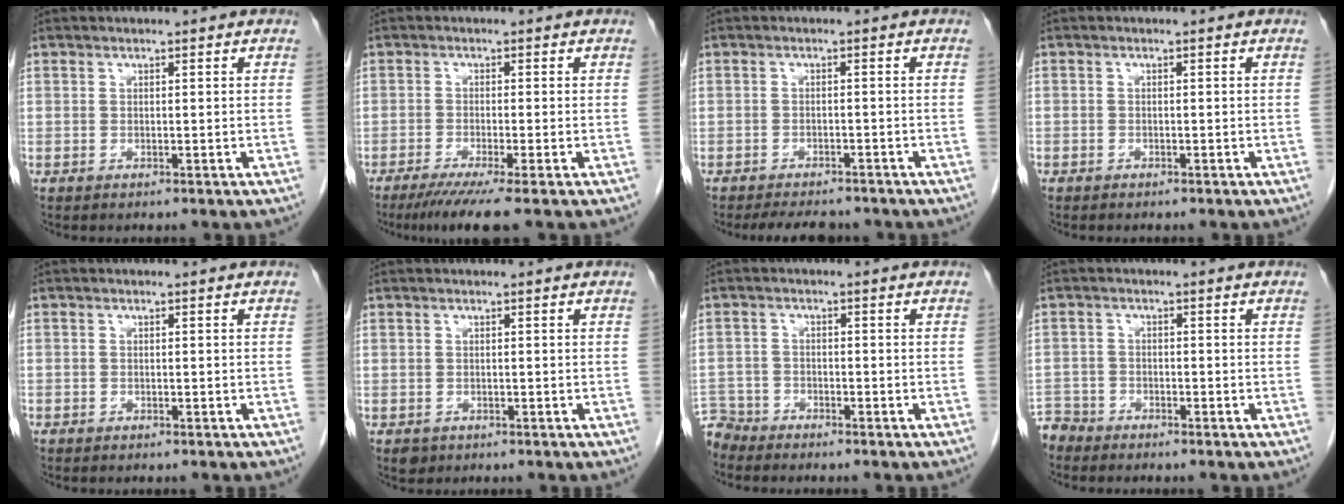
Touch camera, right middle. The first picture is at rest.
{"total": 6.0, "force": [-4.3, -0.6, 4.2], "torque": [-0.064, -0.017, -0.073]}
{"total": 6.0, "force": [-5.3, 1.9, 1.9], "torque": [-0.027, -0.006, -0.073]}
{"total": 0.6, "force": [-0.5, 0.4, 0.1], "torque": [-0.003, 0.002, -0.008]}
{"total": 0.8, "force": [-0.7, 0.5, 0.1], "torque": [-0.004, 0.002, -0.010]}
{"total": 1.4, "force": [-0.8, 1.1, 0.3], "torque": [-0.010, 0.001, -0.007]}
{"total": 4.5, "force": [-4.3, 1.2, -0.8], "torque": [0.021, -0.007, -0.084]}
{"total": 3.9, "force": [-3.7, 1.2, -0.5], "torque": [0.014, -0.005, -0.072]}